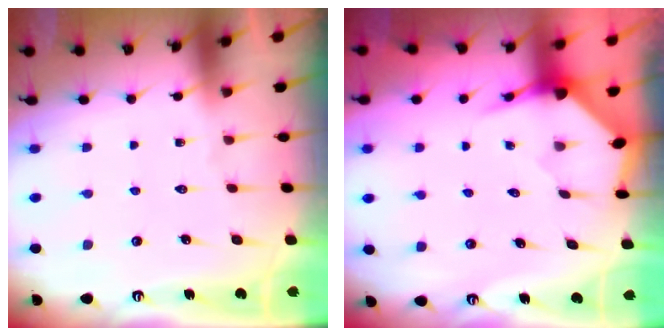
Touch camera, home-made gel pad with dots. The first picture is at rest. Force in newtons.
{"total": 3.5, "press": 3.5, "slide": 0.4}